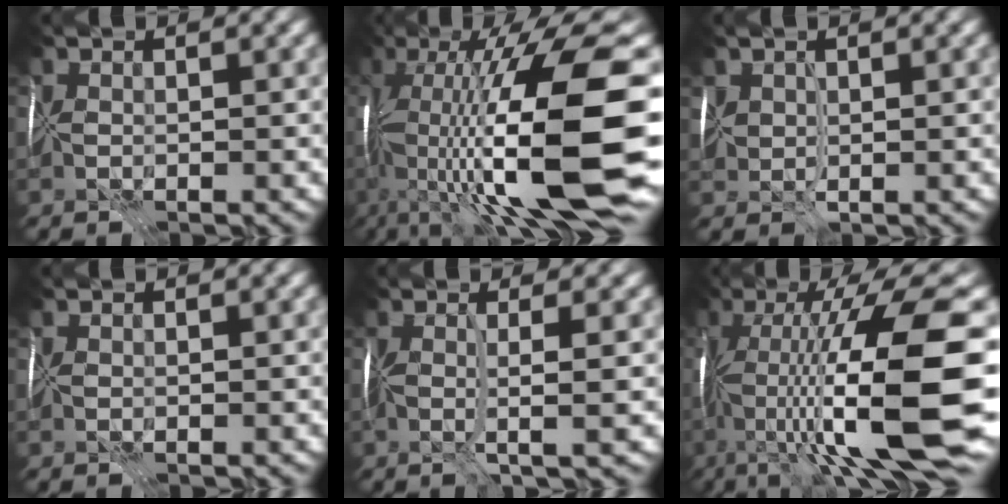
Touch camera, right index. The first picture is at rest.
{"total": 17.4, "force": [-2.0, 5.5, 16.4], "torque": [-0.292, 0.029, -0.040]}
{"total": 2.2, "force": [0.8, 1.3, 1.5], "torque": [-0.034, 0.001, 0.017]}
{"total": 0.0}
{"total": 3.7, "force": [0.1, 0.6, 3.7], "torque": [-0.061, 0.002, -0.004]}
{"total": 16.3, "force": [-2.6, 3.7, 15.7], "torque": [-0.262, 0.026, -0.036]}